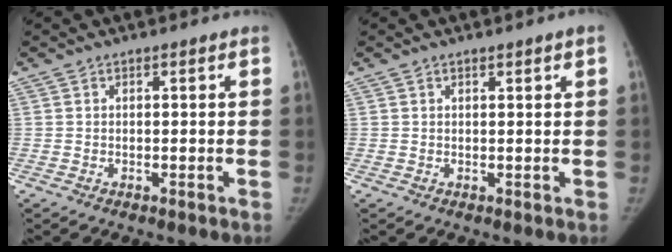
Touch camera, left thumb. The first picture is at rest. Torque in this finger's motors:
{"motor_torque": [-0.23, -0.05, -0.07, -0.01, 0.01]}